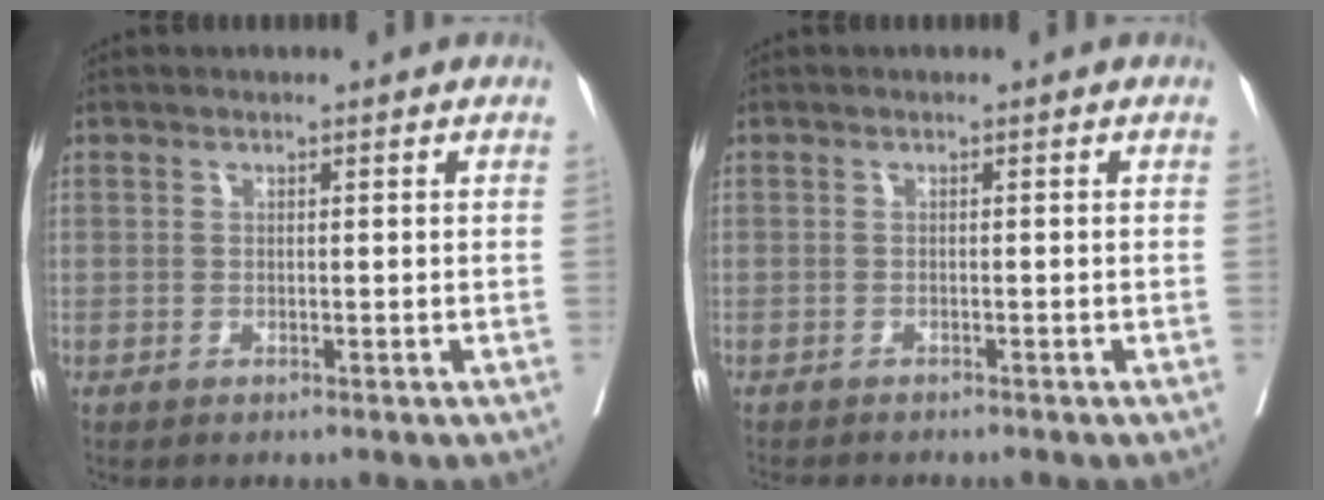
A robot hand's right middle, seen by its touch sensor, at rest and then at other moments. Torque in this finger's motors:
{"motor_torque": [0.33, -0.36, 0.02, 0.00]}